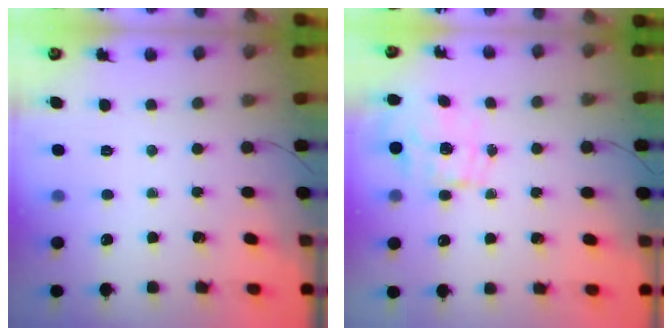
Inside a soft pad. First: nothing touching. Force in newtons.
{"total": 1.6, "press": 1.4, "slide": 0.7}